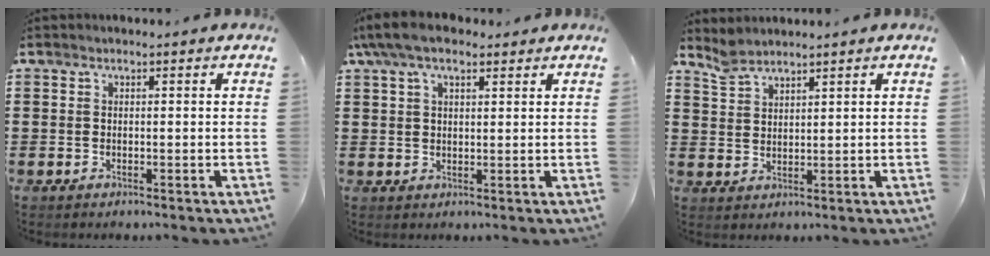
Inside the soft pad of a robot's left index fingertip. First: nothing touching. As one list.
[{"total": 5.9, "force": [3.9, 2.5, 3.7], "torque": [-0.083, 0.008, 0.072]}, {"total": 2.7, "force": [2.7, 0.4, 0.4], "torque": [-0.015, -0.004, 0.053]}]